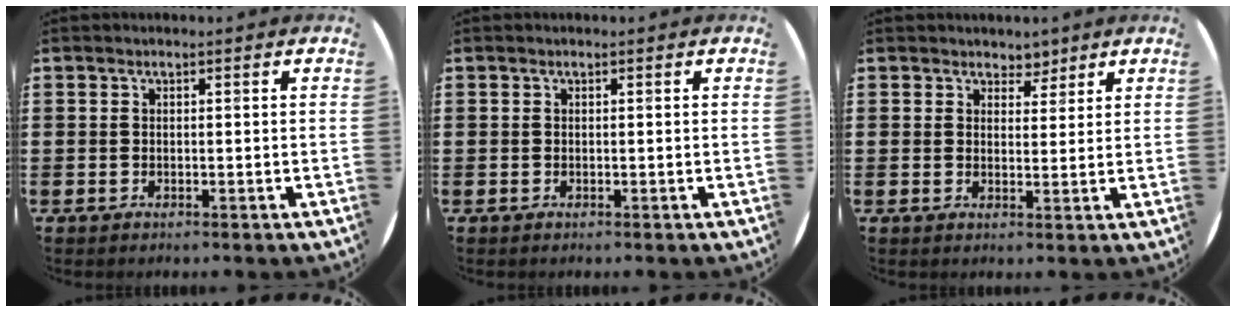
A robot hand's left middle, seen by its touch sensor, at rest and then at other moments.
{"total": 0.0}
{"total": 2.7, "force": [2.4, 1.1, 0.1], "torque": [0.000, -0.007, 0.044]}